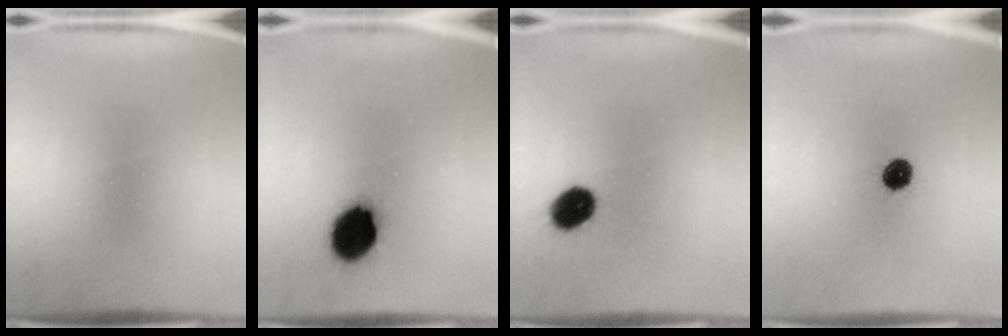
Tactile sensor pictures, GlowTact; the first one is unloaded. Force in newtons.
{"total": 11.9}
{"total": 7.2}
{"total": 5.2}